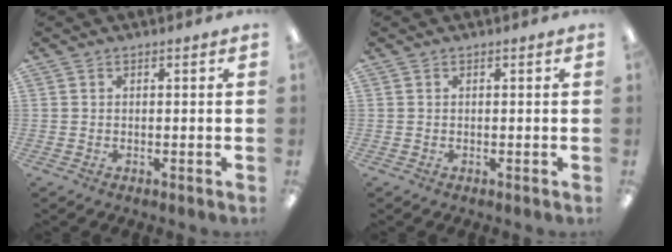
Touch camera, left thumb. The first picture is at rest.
{"total": 0.0}